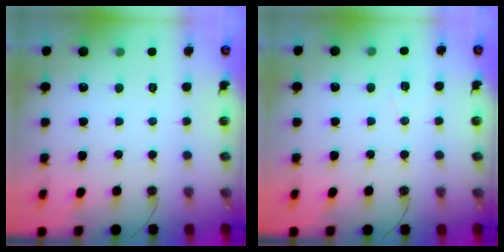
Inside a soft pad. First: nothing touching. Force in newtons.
{"total": 6.9, "press": 5.7, "slide": 3.8}